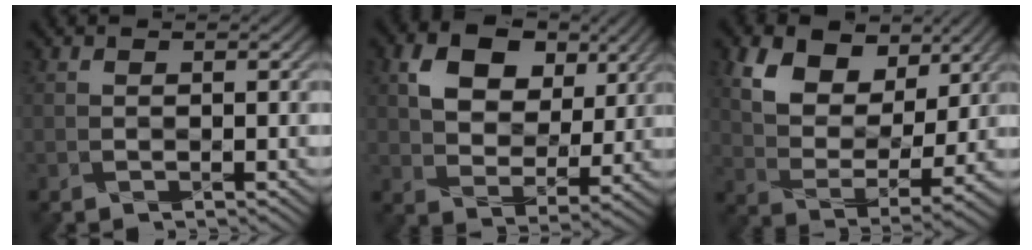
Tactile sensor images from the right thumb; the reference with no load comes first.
{"total": 9.9, "force": [4.7, 6.4, 5.8], "torque": [-0.115, 0.000, 0.083]}
{"total": 10.3, "force": [5.9, 5.9, 6.0], "torque": [-0.125, 0.002, 0.104]}